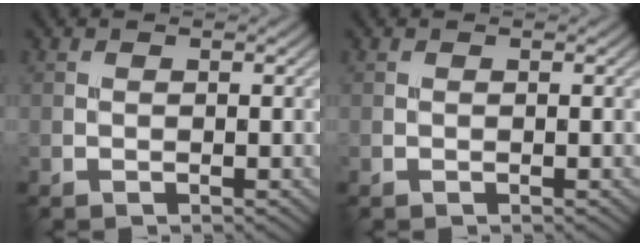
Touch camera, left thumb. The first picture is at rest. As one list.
[{"total": 0.0}]